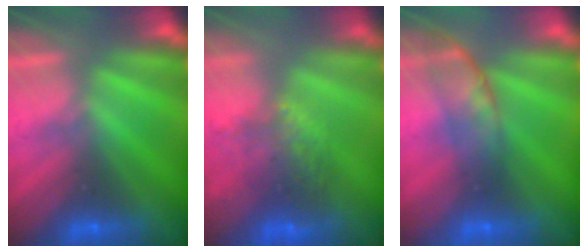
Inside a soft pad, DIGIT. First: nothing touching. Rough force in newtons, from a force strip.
{"total": 7.8}
{"total": 2.6}